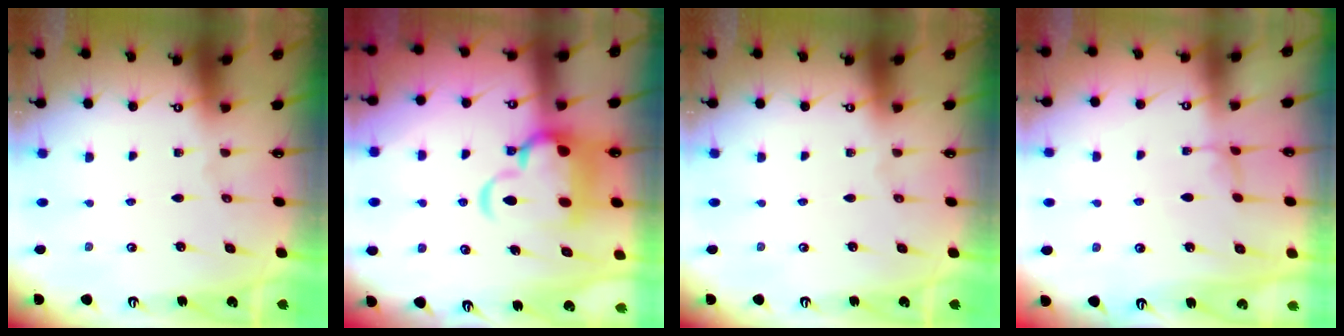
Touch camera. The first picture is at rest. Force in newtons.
{"total": 7.9, "press": 7.7, "slide": 1.9}
{"total": 0.0}
{"total": 2.4, "press": 2.4, "slide": 0.3}